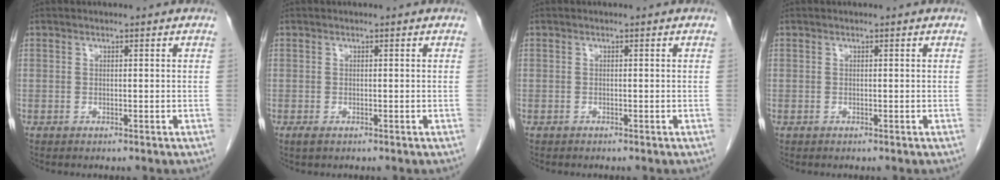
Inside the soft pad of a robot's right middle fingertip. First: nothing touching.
{"total": 0.9, "force": [-0.5, 0.4, 0.7], "torque": [-0.015, -0.001, -0.004]}
{"total": 0.0}
{"total": 0.0}